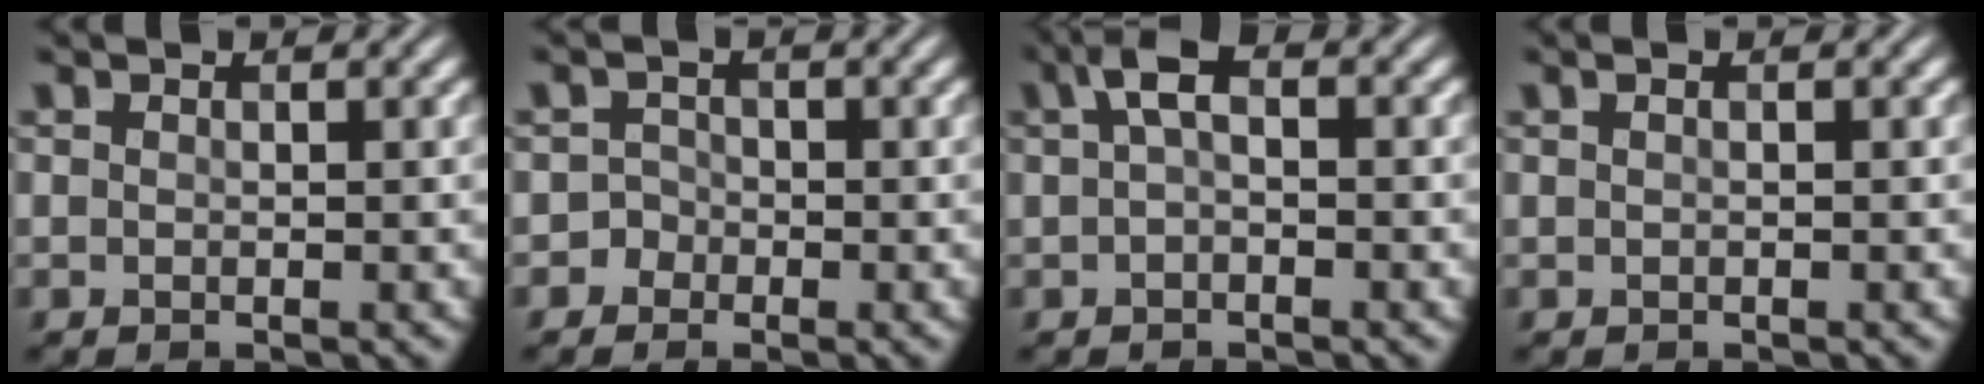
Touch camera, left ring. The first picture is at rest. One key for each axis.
{"total": 1.4, "fx": -0.8, "fy": 1.2, "fz": -0.1, "tx": 0.016, "ty": 0.009, "tz": -0.019}
{"total": 2.5, "fx": 0.5, "fy": 1.2, "fz": 2.2, "tx": -0.040, "ty": 0.010, "tz": 0.002}
{"total": 0.7, "fx": 0.3, "fy": 0.3, "fz": 0.6, "tx": -0.013, "ty": 0.000, "tz": -0.001}